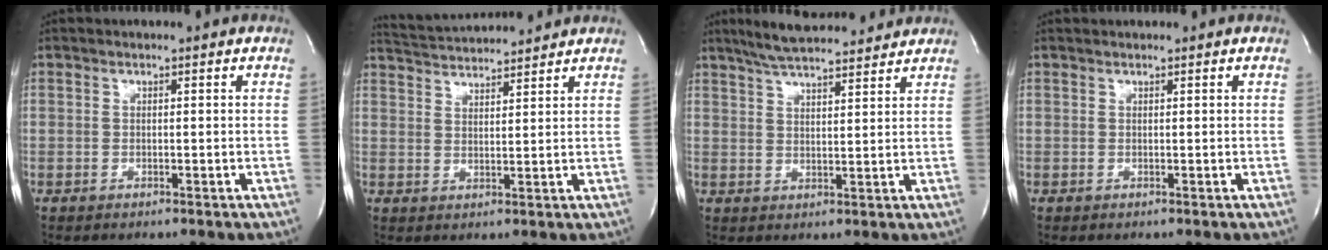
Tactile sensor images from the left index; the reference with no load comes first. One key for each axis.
{"total": 9.4, "fx": 9.1, "fy": 0.1, "fz": 2.3, "tx": -0.054, "ty": 0.023, "tz": 0.146}
{"total": 12.7, "fx": 11.2, "fy": 1.7, "fz": 5.6, "tx": -0.099, "ty": 0.021, "tz": 0.169}
{"total": 0.8, "fx": 0.8, "fy": 0.0, "fz": 0.2, "tx": -0.005, "ty": 0.011, "tz": 0.016}